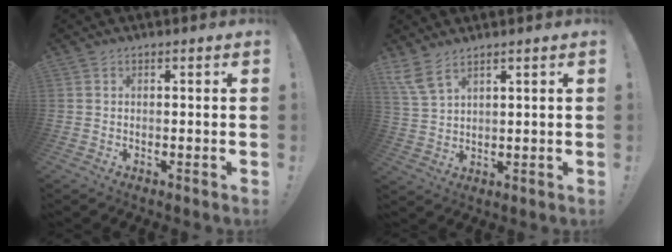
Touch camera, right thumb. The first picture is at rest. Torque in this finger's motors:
{"motor_torque": [-0.06, 0.21, 0.40, 0.22, 0.02]}